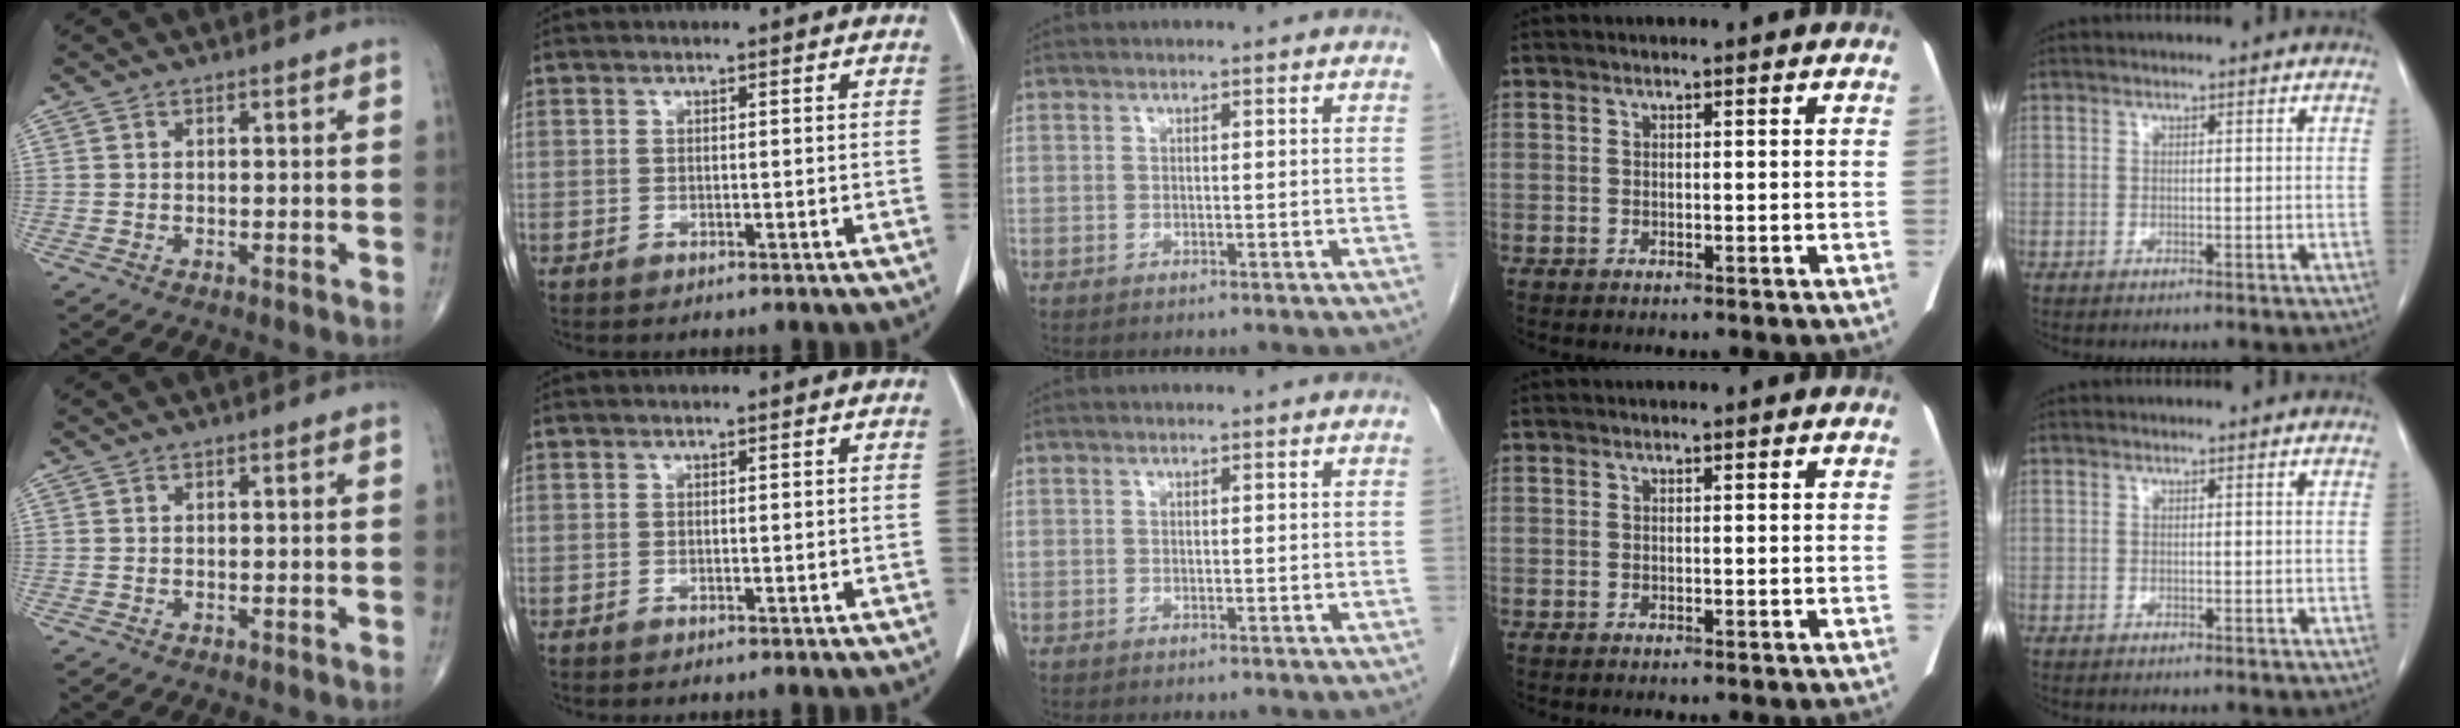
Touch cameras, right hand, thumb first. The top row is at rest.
{}